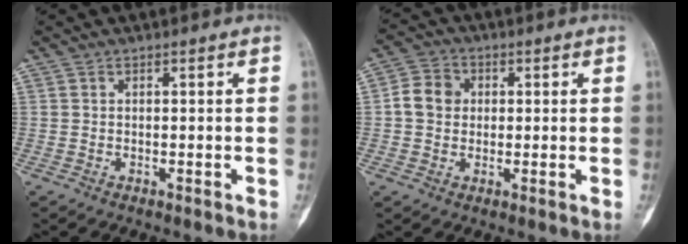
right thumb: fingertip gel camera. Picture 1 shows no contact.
{"total": 6.1, "force": [0.5, 5.2, 3.0], "torque": [-0.041, 0.012, -0.001]}